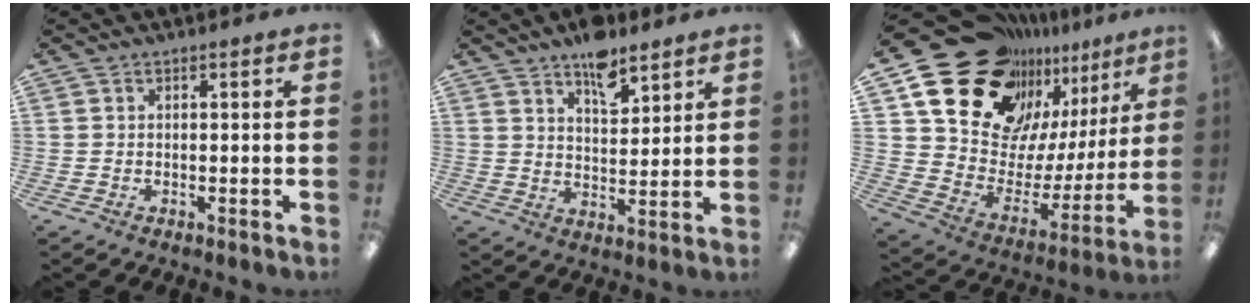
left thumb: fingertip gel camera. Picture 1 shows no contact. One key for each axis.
{"total": 8.6, "fx": 6.5, "fy": 3.8, "fz": 4.2, "tx": -0.046, "ty": -0.041, "tz": 0.108}
{"total": 25.6, "fx": 19.5, "fy": 13.7, "fz": 9.3, "tx": -0.150, "ty": -0.135, "tz": 0.370}